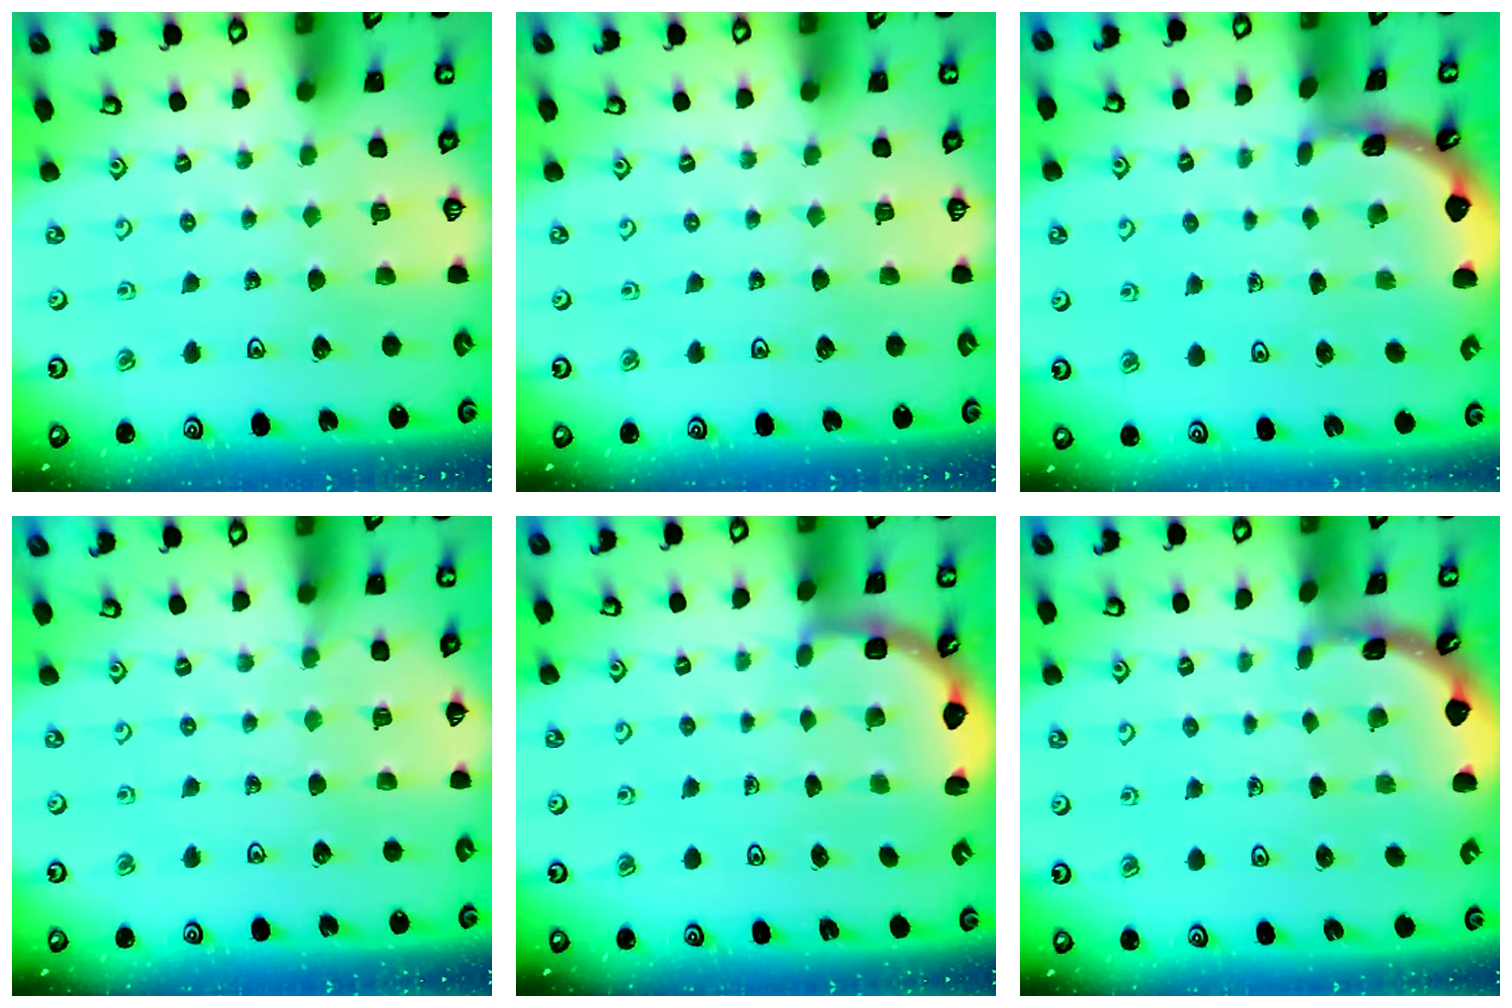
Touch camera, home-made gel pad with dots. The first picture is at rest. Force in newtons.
{"total": 0.0}
{"total": 1.7, "press": 1.6, "slide": 0.1}
{"total": 5.6, "press": 5.5, "slide": 0.7}
{"total": 3.3, "press": 2.5, "slide": 2.2}
{"total": 1.6, "press": 1.6, "slide": 0.2}